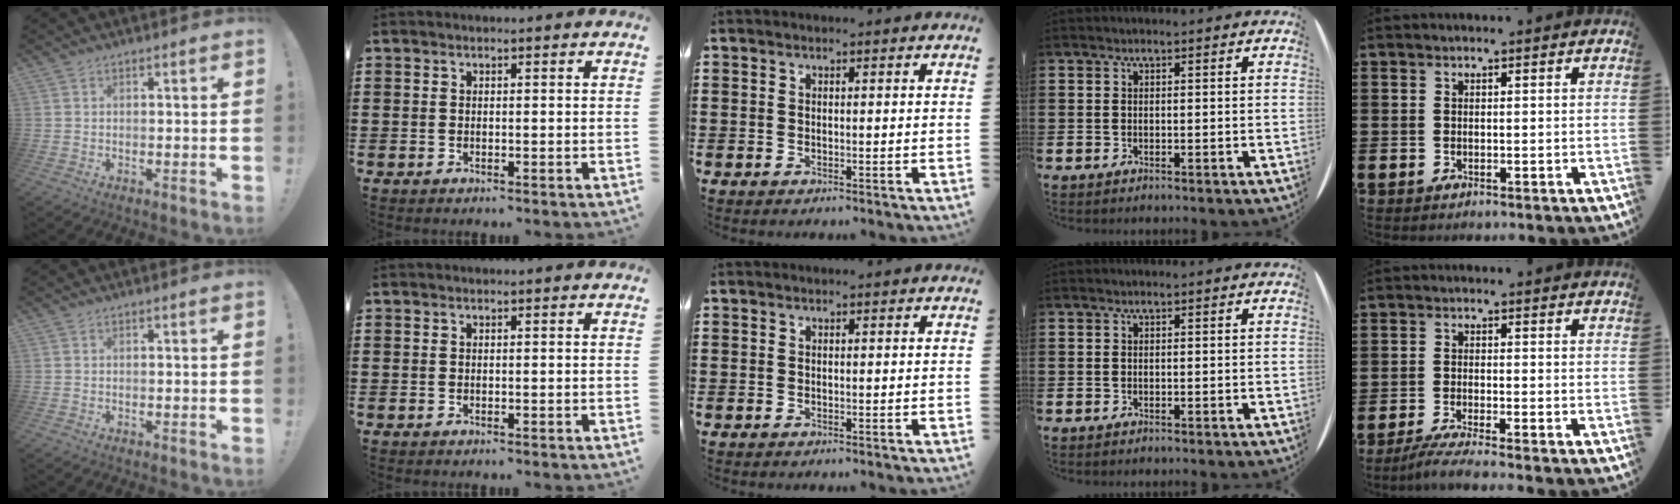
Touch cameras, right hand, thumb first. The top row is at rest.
{"little": {"total": 2.6, "force": [-1.9, -0.1, 1.7], "torque": [-0.027, -0.003, -0.033]}}